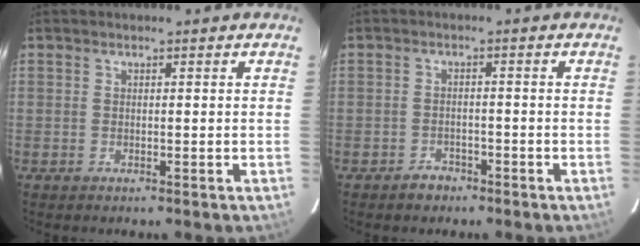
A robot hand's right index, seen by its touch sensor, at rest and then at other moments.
{"total": 2.4, "force": [-1.8, 1.5, 0.5], "torque": [-0.009, 0.005, -0.026]}